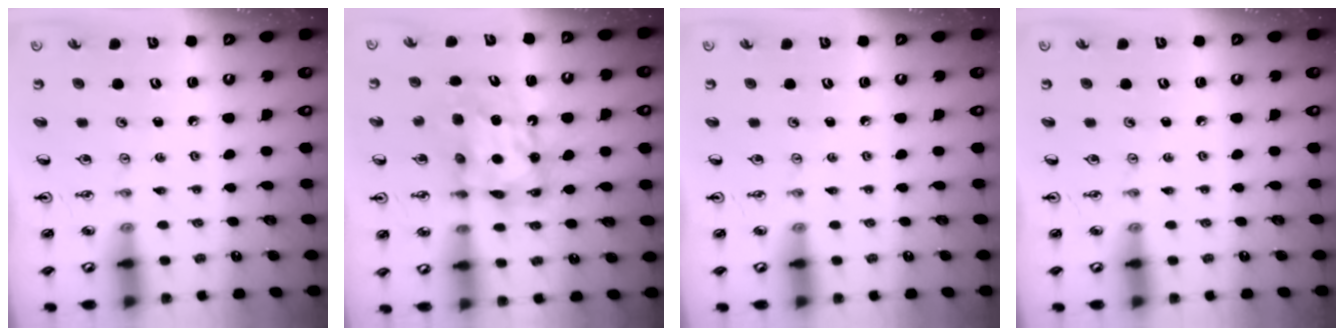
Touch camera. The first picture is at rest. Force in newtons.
{"total": 11.3, "press": 11.2, "slide": 1.0}
{"total": 0.0}
{"total": 0.0}